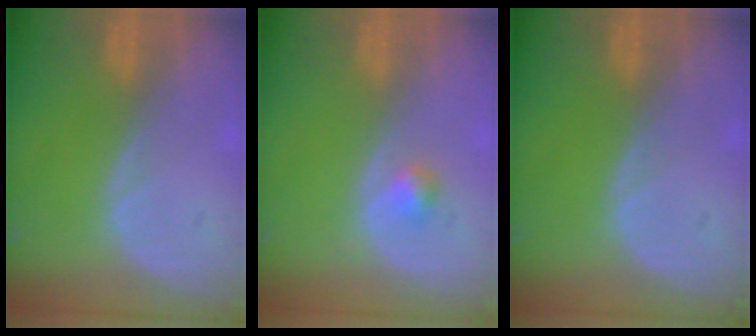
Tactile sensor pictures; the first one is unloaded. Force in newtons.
{"total": 1.7, "press": 1.7, "slide": 0.2}
{"total": 0.0}